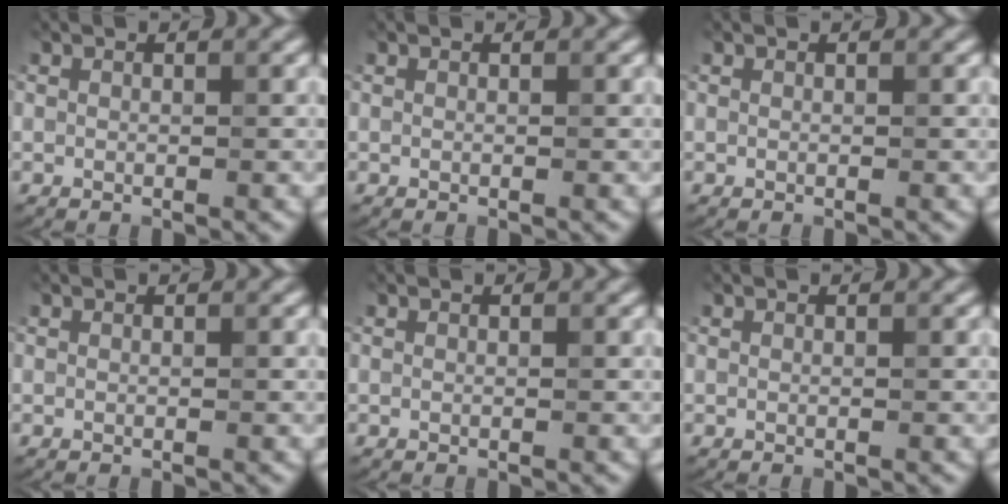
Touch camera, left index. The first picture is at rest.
{"total": 0.0}
{"total": 0.0}
{"total": 0.0}
{"total": 0.0}
{"total": 0.0}